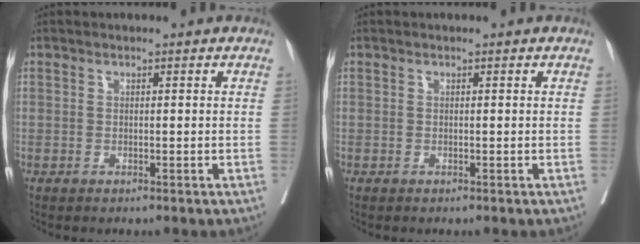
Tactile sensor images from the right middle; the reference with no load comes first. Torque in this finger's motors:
{"motor_torque": [0.01, -0.06, 0.00, 0.00]}